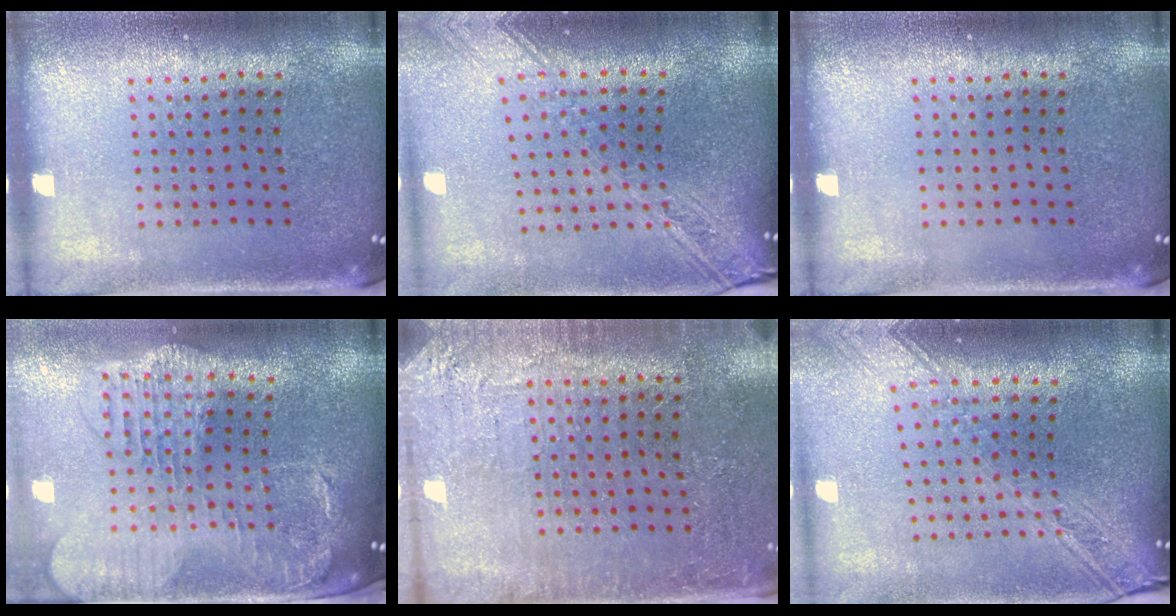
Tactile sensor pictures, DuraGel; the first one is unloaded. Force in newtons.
{"total": 2.7, "press": 2.1, "slide": 1.6}
{"total": 0.0}
{"total": 2.5, "press": 2.2, "slide": 1.2}
{"total": 2.8, "press": 2.7, "slide": 0.6}
{"total": 2.7, "press": 2.1, "slide": 1.6}